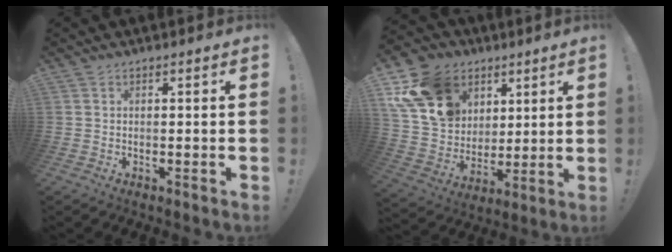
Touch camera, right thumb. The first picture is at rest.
{"total": 19.6, "force": [9.2, 15.2, 8.1], "torque": [-0.150, -0.033, 0.200]}